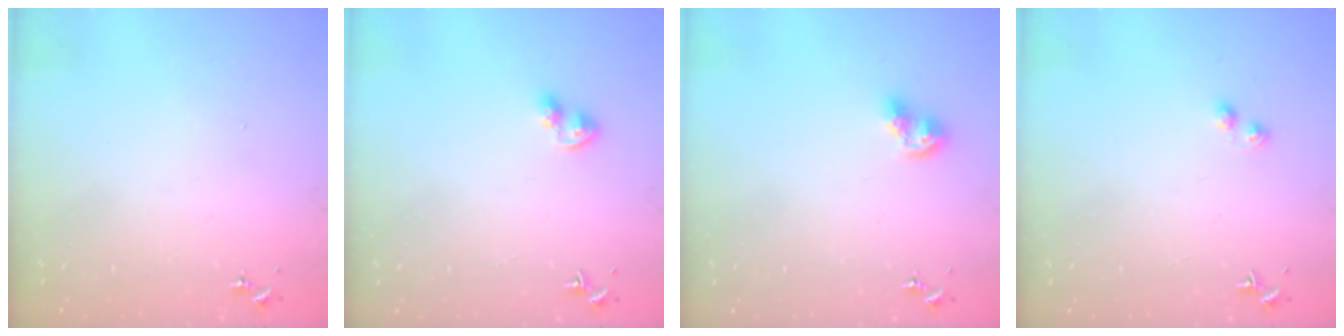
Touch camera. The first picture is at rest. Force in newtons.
{"total": 5.7, "press": 5.6, "slide": 1.3}
{"total": 9.8, "press": 9.7, "slide": 1.2}
{"total": 2.8, "press": 2.8, "slide": 0.4}